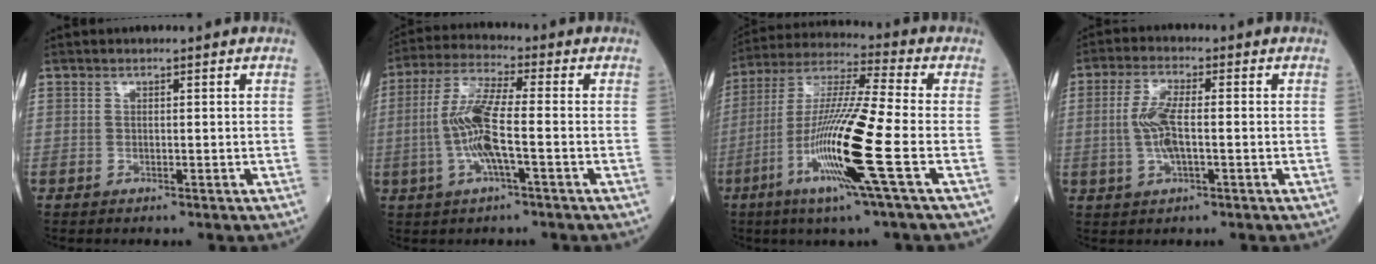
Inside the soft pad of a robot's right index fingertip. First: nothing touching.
{"total": 9.3, "force": [-1.5, 0.9, 9.1], "torque": [-0.193, 0.005, -0.036]}
{"total": 16.2, "force": [-5.3, -0.9, 15.3], "torque": [-0.307, -0.018, -0.108]}
{"total": 6.1, "force": [-0.4, 1.7, 5.8], "torque": [-0.128, 0.005, -0.010]}